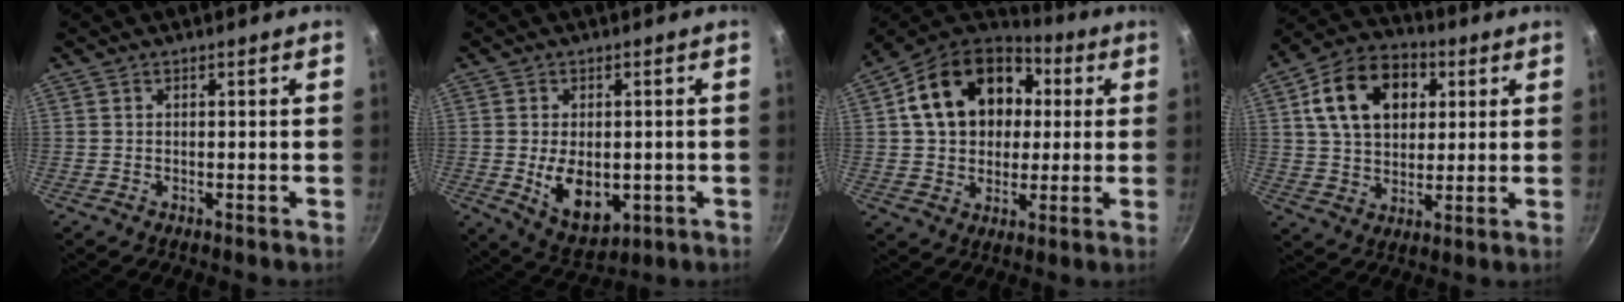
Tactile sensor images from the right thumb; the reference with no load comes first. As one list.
[{"total": 10.3, "force": [-1.3, 6.5, 7.9], "torque": [-0.106, -0.011, -0.001]}, {"total": 20.5, "force": [4.4, 15.4, 12.7], "torque": [-0.196, 0.027, 0.069]}, {"total": 16.4, "force": [4.9, 11.5, 10.7], "torque": [-0.155, 0.011, 0.072]}]